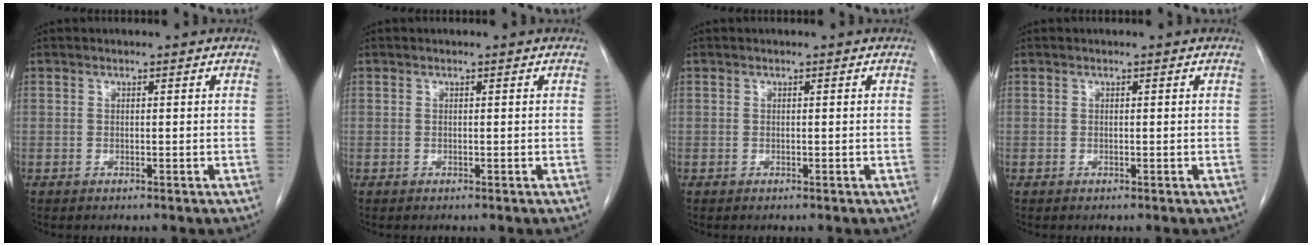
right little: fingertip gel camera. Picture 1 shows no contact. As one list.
[{"total": 0.0}, {"total": 0.0}, {"total": 0.0}]